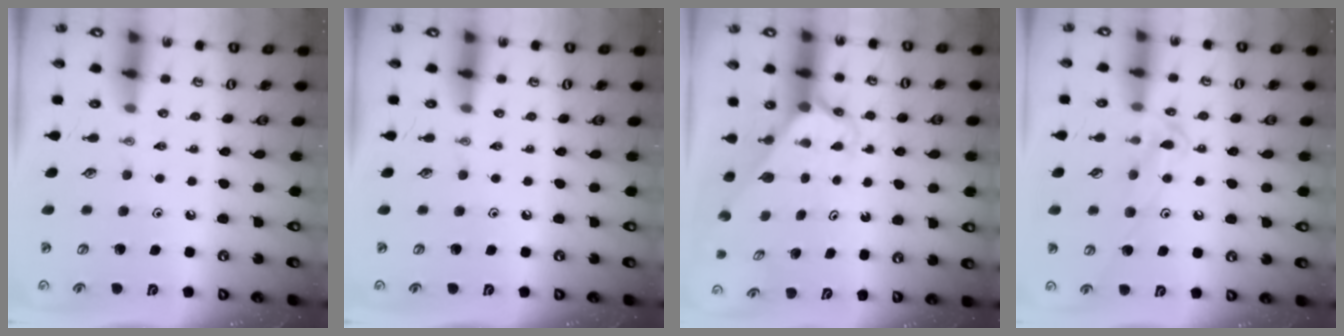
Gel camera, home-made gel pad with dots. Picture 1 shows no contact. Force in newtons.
{"total": 0.0}
{"total": 2.5, "press": 2.5, "slide": 0.1}
{"total": 13.0, "press": 13.0, "slide": 1.0}